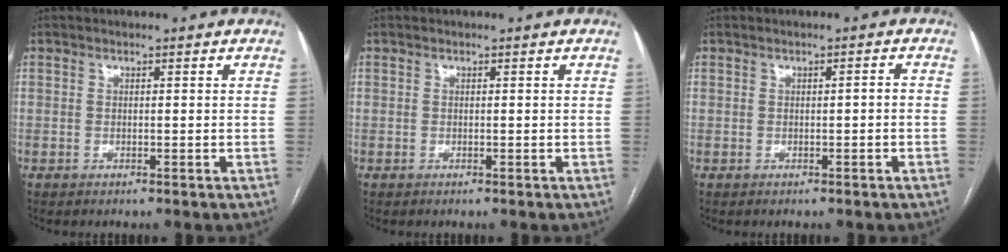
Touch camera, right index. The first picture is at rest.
{"total": 0.0}
{"total": 0.9, "force": [-0.2, 0.2, 0.8], "torque": [-0.011, 0.002, -0.002]}